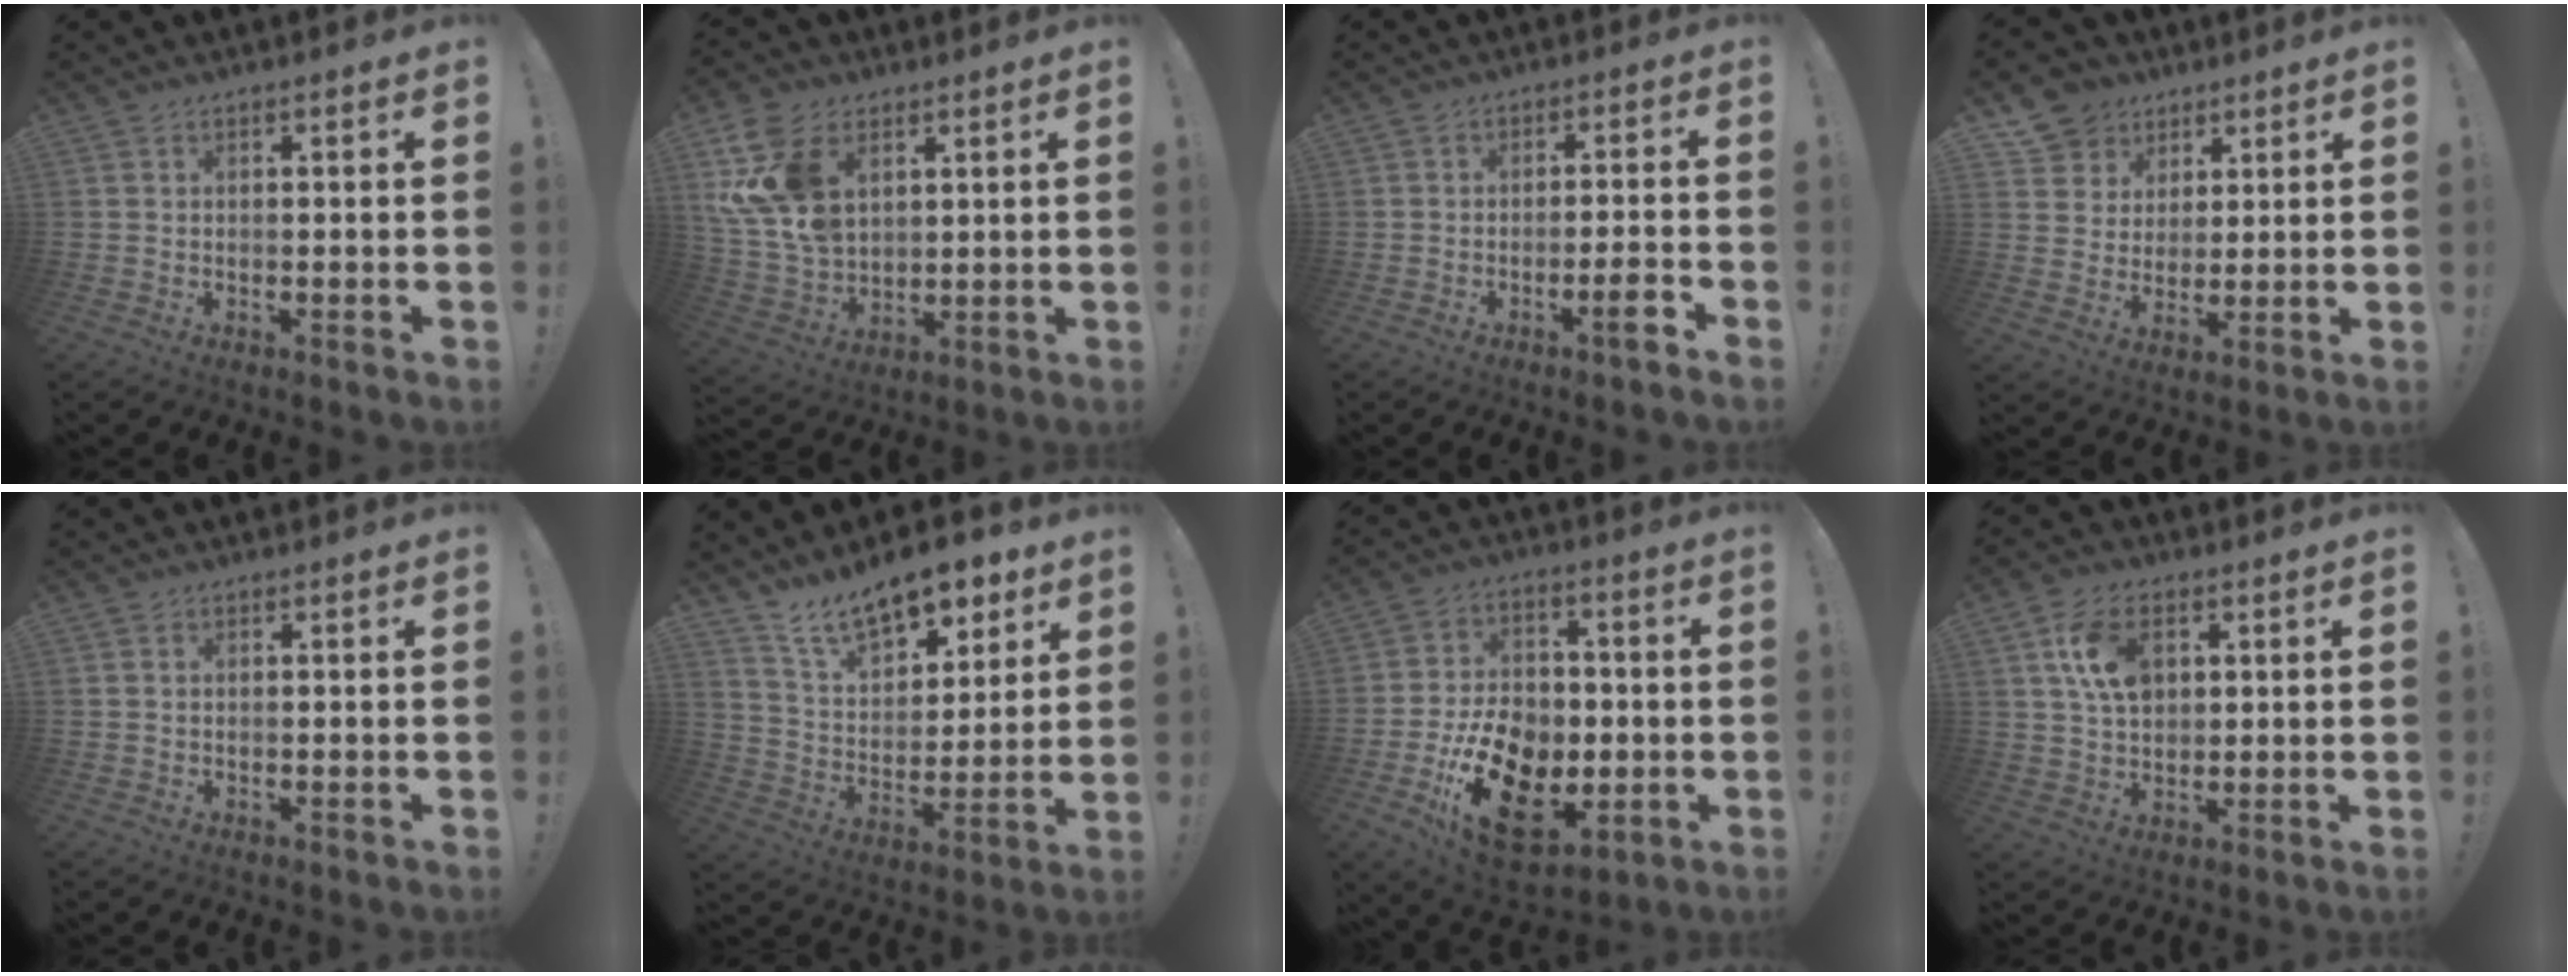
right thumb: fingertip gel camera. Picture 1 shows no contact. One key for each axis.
{"total": 17.3, "fx": 6.5, "fy": 11.8, "fz": 10.8, "tx": -0.228, "ty": -0.025, "tz": 0.126}
{"total": 5.0, "fx": -3.1, "fy": 0.3, "fz": 3.9, "tx": -0.062, "ty": 0.009, "tz": -0.051}
{"total": 9.7, "fx": 5.3, "fy": 8.0, "fz": 1.6, "tx": -0.031, "ty": -0.036, "tz": 0.110}
{"total": 0.6, "fx": 0.4, "fy": 0.4, "fz": 0.3, "tx": -0.014, "ty": 0.003, "tz": 0.009}
{"total": 15.0, "fx": 11.5, "fy": 6.7, "fz": 6.9, "tx": -0.109, "ty": -0.080, "tz": 0.206}
{"total": 21.5, "fx": -7.1, "fy": 14.5, "fz": 14.1, "tx": -0.245, "ty": 0.044, "tz": -0.104}
{"total": 11.4, "fx": 3.7, "fy": 7.6, "fz": 7.6, "tx": -0.126, "ty": 0.005, "tz": 0.071}